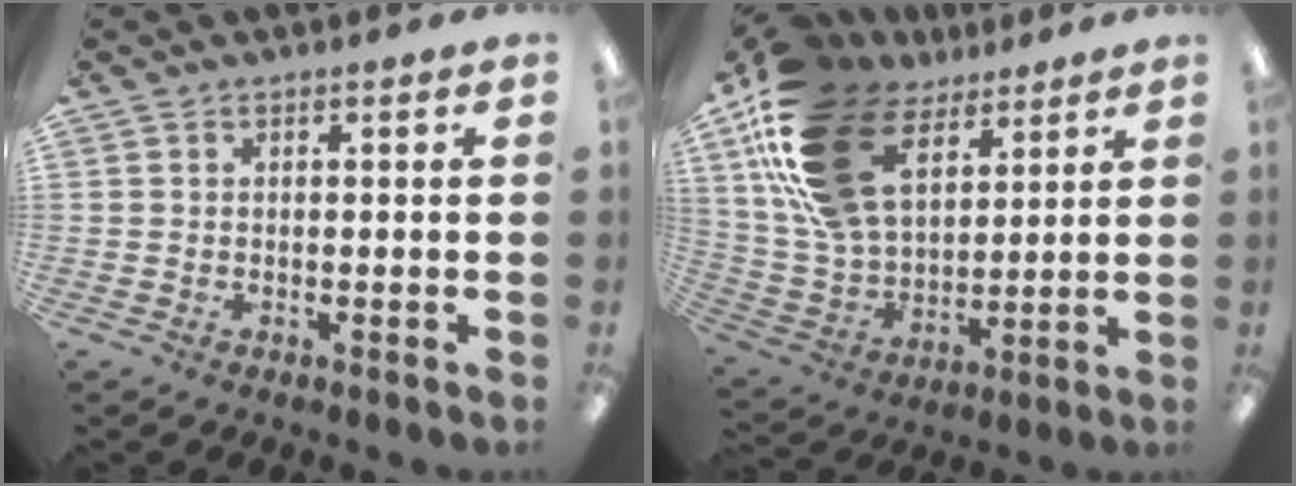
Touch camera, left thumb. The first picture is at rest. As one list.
[{"total": 23.3, "force": [12.1, 13.9, 14.4], "torque": [-0.311, -0.042, 0.221]}]